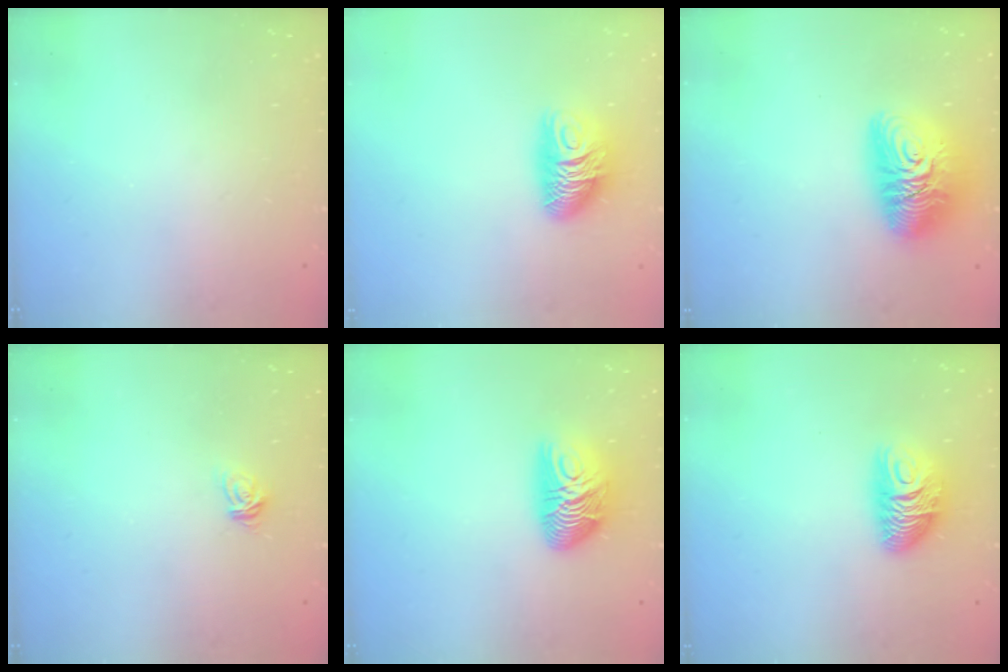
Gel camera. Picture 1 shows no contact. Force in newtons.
{"total": 10.4, "press": 10.3, "slide": 1.0}
{"total": 13.9, "press": 13.9, "slide": 1.1}
{"total": 5.0, "press": 5.0, "slide": 0.4}
{"total": 12.4, "press": 12.4, "slide": 1.0}
{"total": 9.6, "press": 9.6, "slide": 0.3}